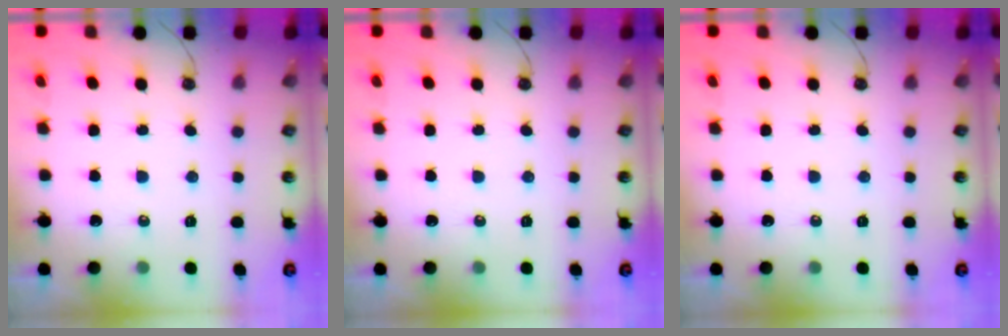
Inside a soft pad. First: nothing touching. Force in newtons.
{"total": 0.0}
{"total": 0.0}